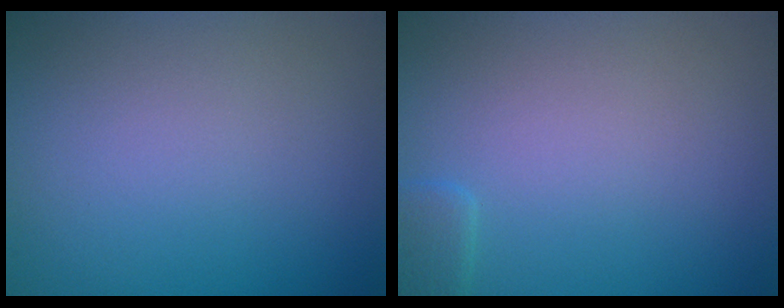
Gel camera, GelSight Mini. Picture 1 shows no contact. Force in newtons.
{"total": 1.3, "press": 1.3, "slide": 0.2}